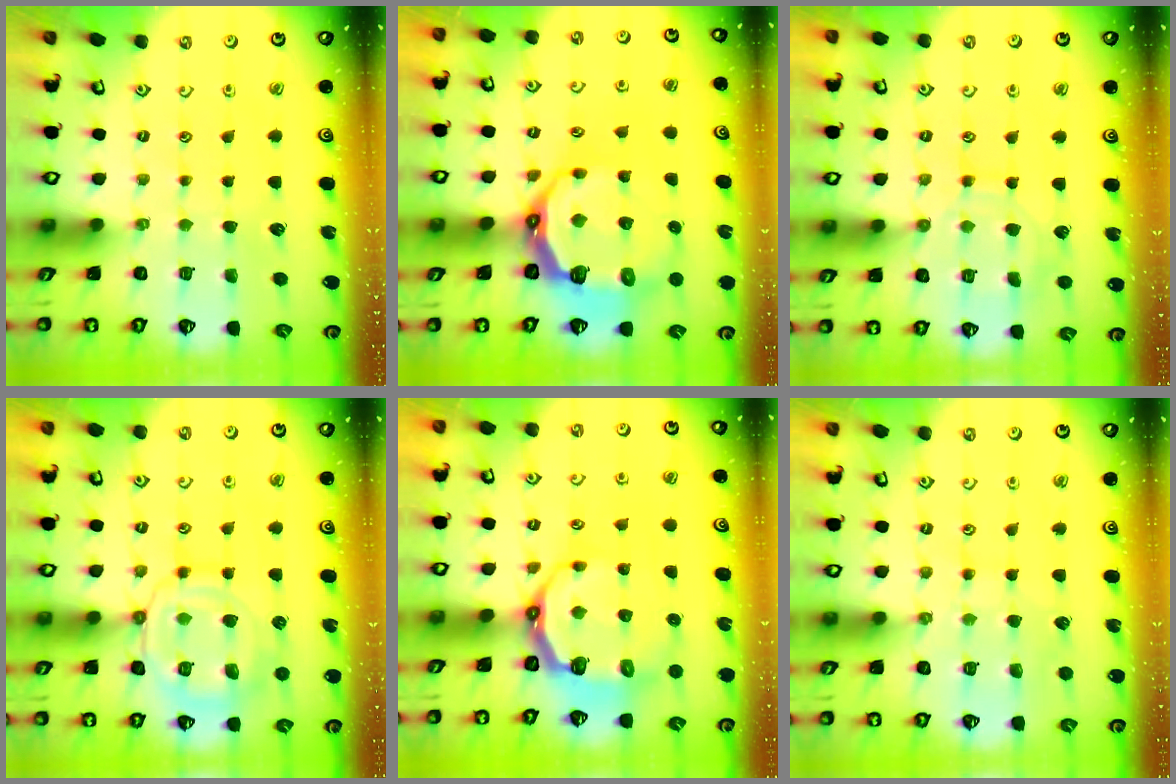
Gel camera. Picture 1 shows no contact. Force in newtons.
{"total": 11.4, "press": 10.1, "slide": 5.4}
{"total": 10.1, "press": 10.1, "slide": 0.7}
{"total": 13.4, "press": 13.3, "slide": 1.1}
{"total": 8.5, "press": 7.4, "slide": 4.1}
{"total": 6.6, "press": 6.6, "slide": 0.6}